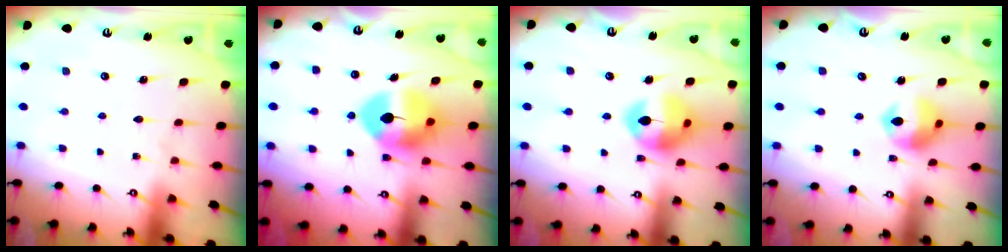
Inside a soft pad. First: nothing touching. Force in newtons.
{"total": 10.3, "press": 10.1, "slide": 1.7}
{"total": 14.1, "press": 14.0, "slide": 1.5}
{"total": 11.2, "press": 11.2, "slide": 0.8}